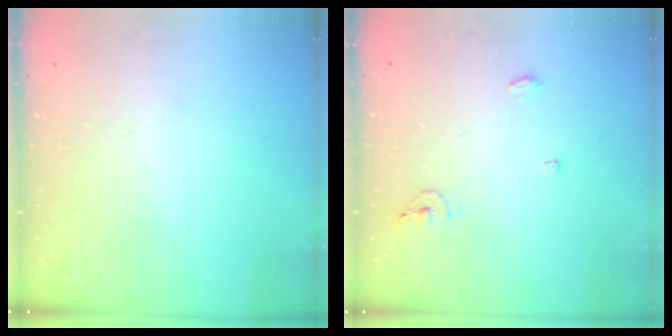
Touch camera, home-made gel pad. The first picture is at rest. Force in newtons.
{"total": 6.4, "press": 6.3, "slide": 1.5}